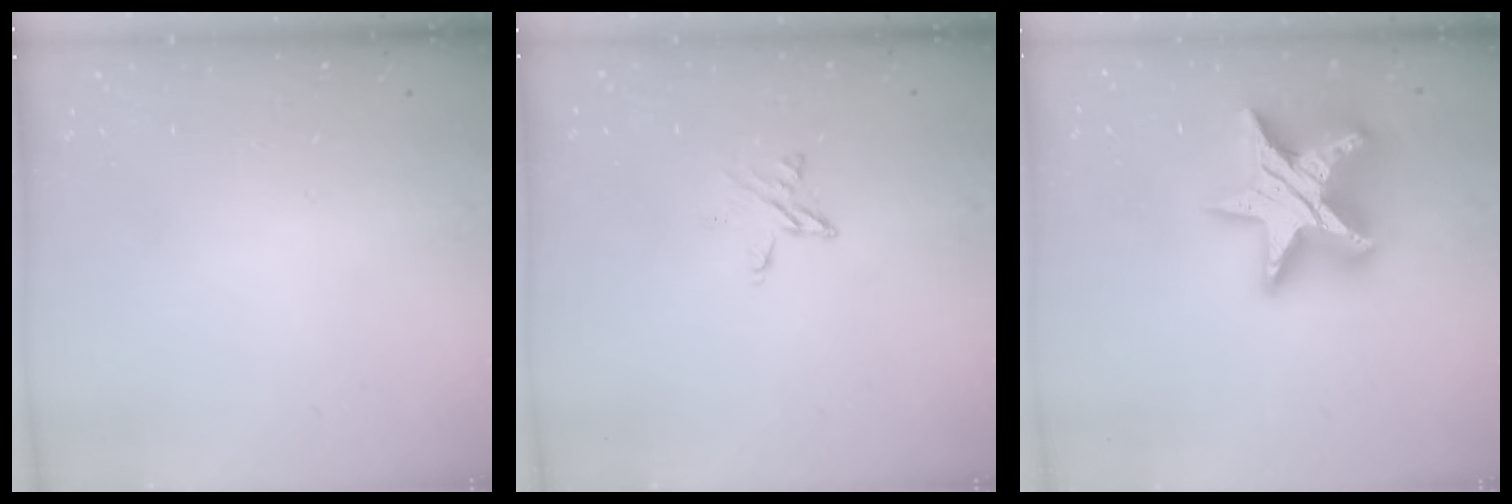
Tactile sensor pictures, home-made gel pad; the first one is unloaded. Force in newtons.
{"total": 3.9, "press": 3.9, "slide": 0.3}
{"total": 24.8, "press": 24.8, "slide": 1.7}